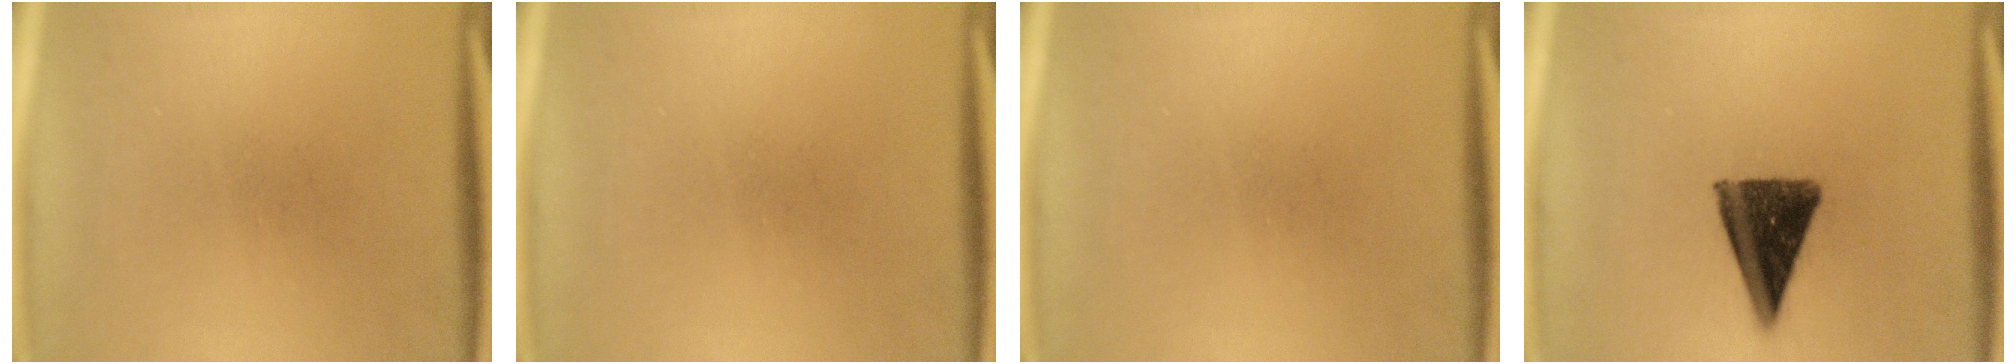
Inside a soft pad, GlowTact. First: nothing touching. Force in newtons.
{"total": 0.0}
{"total": 0.0}
{"total": 12.2}